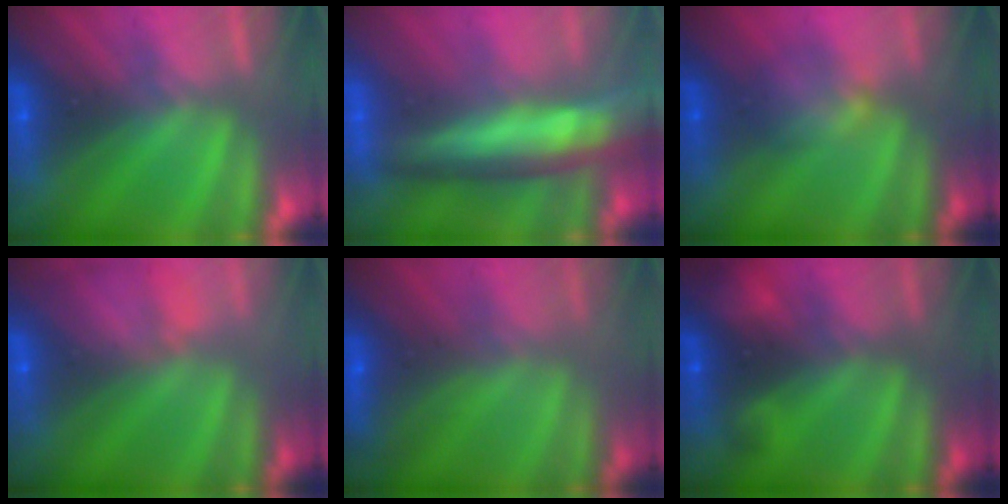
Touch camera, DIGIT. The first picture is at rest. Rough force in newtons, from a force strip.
{"total": 7.7}
{"total": 2.0}
{"total": 8.7}
{"total": 3.2}
{"total": 2.3}